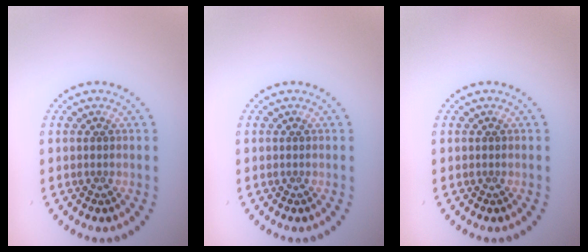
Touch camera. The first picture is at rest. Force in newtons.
{"total": 0.0}
{"total": 0.0}